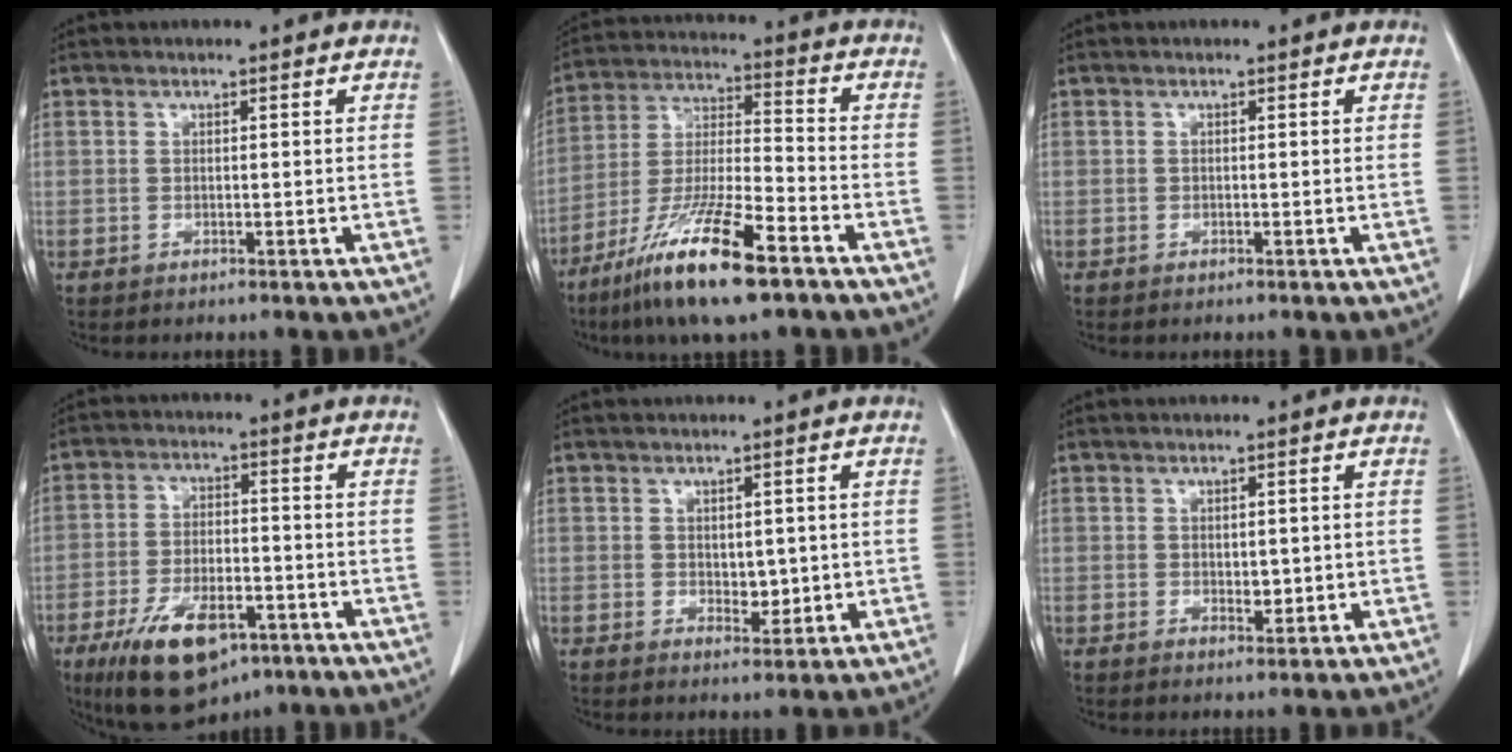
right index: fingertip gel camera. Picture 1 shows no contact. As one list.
[{"total": 16.0, "force": [-9.9, 1.9, 12.4], "torque": [-0.257, -0.037, -0.183]}, {"total": 0.0}, {"total": 13.3, "force": [-7.6, 5.8, 9.2], "torque": [-0.173, -0.010, -0.120]}, {"total": 3.2, "force": [0.0, 1.9, 2.6], "torque": [-0.035, -0.003, 0.009]}, {"total": 2.2, "force": [0.0, 1.3, 1.8], "torque": [-0.026, -0.004, 0.006]}]